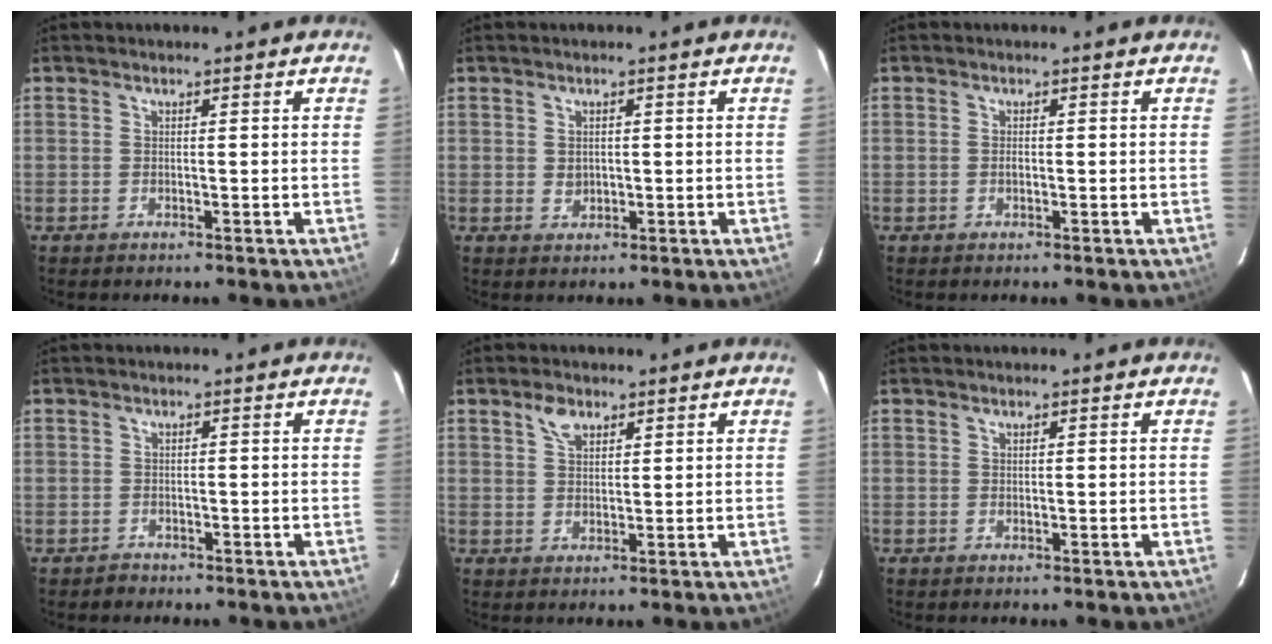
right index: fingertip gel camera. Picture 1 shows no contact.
{"total": 1.9, "force": [0.0, 1.7, 0.9], "torque": [-0.012, 0.003, 0.003]}
{"total": 0.9, "force": [-0.2, 0.6, 0.6], "torque": [-0.010, 0.002, -0.004]}
{"total": 1.6, "force": [-0.9, 1.3, -0.2], "torque": [0.001, 0.007, -0.013]}
{"total": 3.5, "force": [2.1, 2.0, 1.9], "torque": [-0.031, 0.010, 0.040]}
{"total": 0.0}